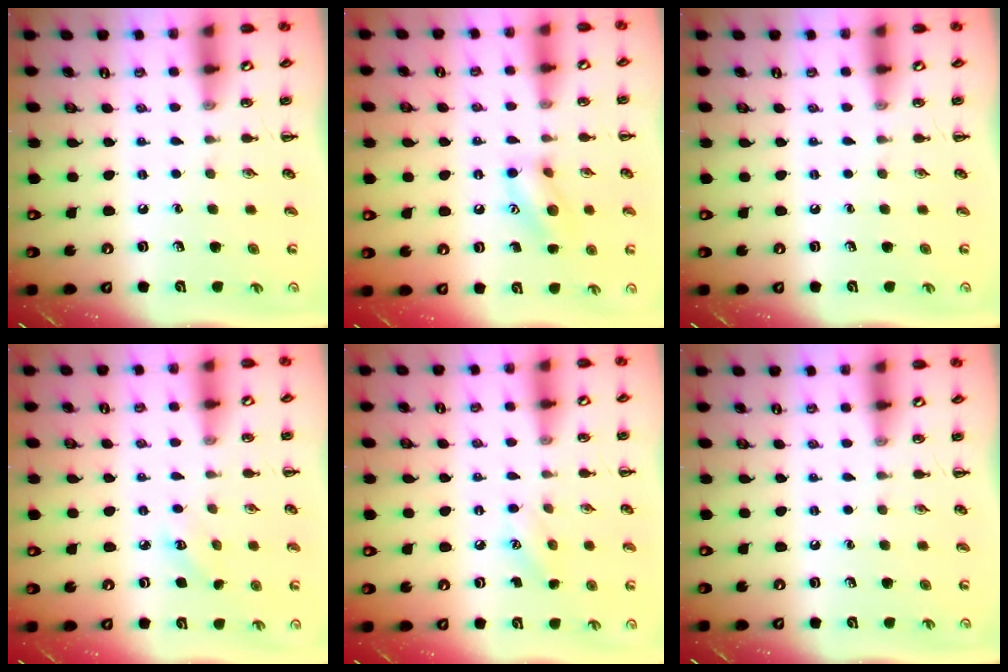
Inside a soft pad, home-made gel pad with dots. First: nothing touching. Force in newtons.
{"total": 11.1, "press": 11.0, "slide": 1.0}
{"total": 0.0}
{"total": 2.6, "press": 2.5, "slide": 0.7}
{"total": 6.1, "press": 5.9, "slide": 1.7}
{"total": 0.0}